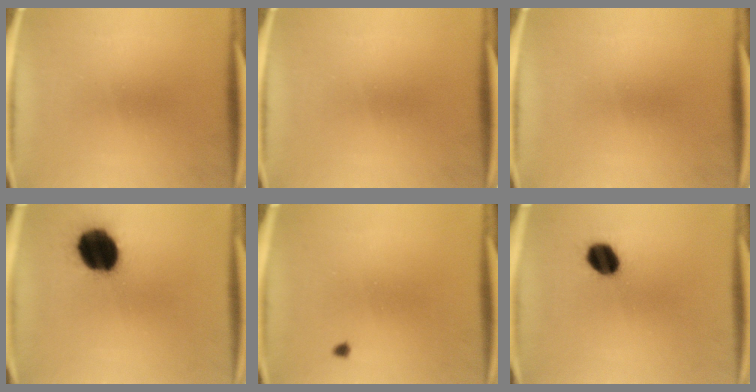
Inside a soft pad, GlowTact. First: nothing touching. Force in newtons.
{"total": 0.0}
{"total": 0.0}
{"total": 17.1}
{"total": 0.6}
{"total": 7.6}